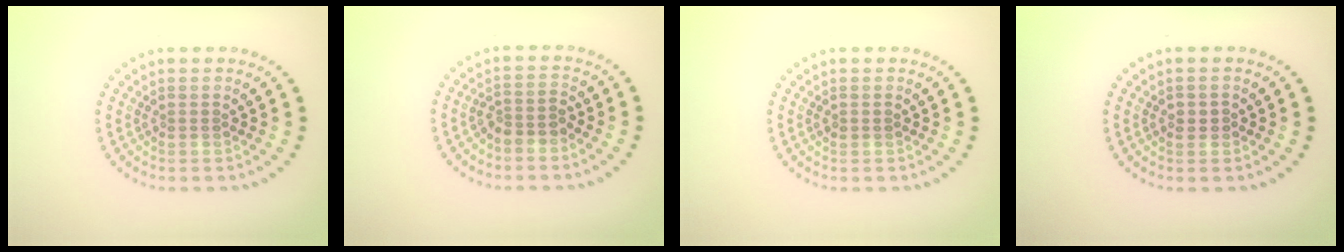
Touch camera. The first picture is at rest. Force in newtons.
{"total": 2.0, "press": 1.6, "slide": 1.1}
{"total": 0.9, "press": 0.9, "slide": 0.1}
{"total": 1.1, "press": 1.1, "slide": 0.2}